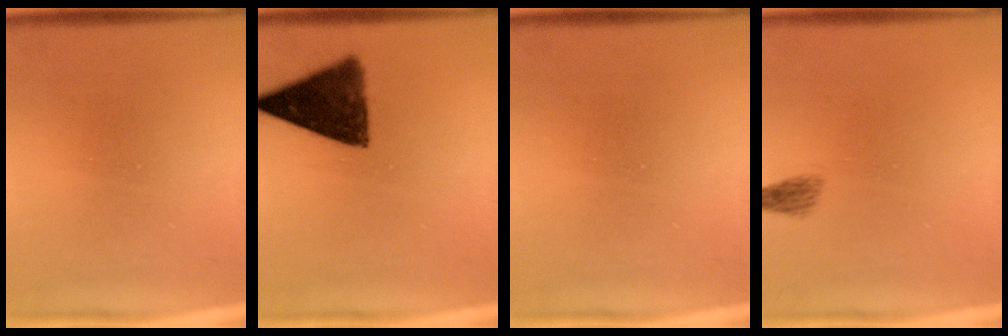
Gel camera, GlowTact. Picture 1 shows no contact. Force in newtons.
{"total": 9.2}
{"total": 0.0}
{"total": 3.1}